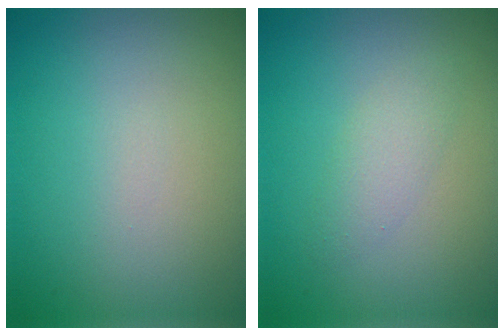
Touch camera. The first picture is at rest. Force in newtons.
{"total": 1.8, "press": 1.8, "slide": 0.1}